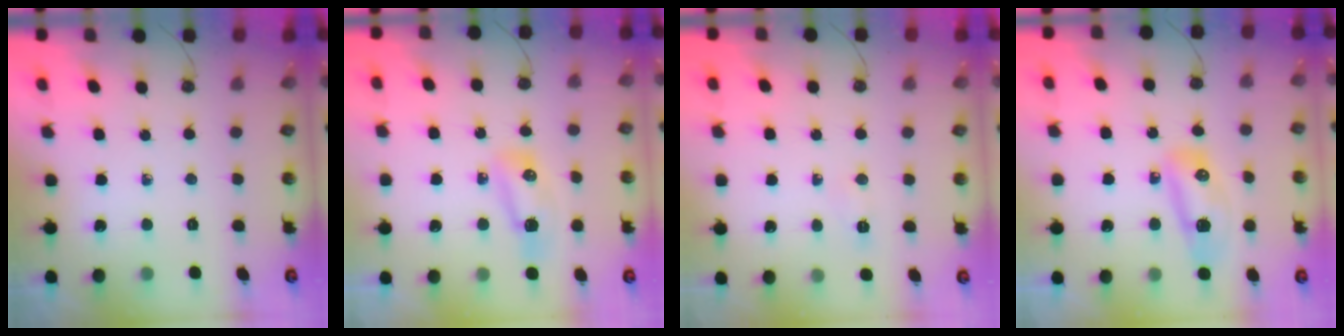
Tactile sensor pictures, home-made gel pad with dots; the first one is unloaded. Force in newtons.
{"total": 8.0, "press": 7.9, "slide": 1.1}
{"total": 3.9, "press": 3.6, "slide": 1.5}
{"total": 16.6, "press": 11.7, "slide": 11.7}